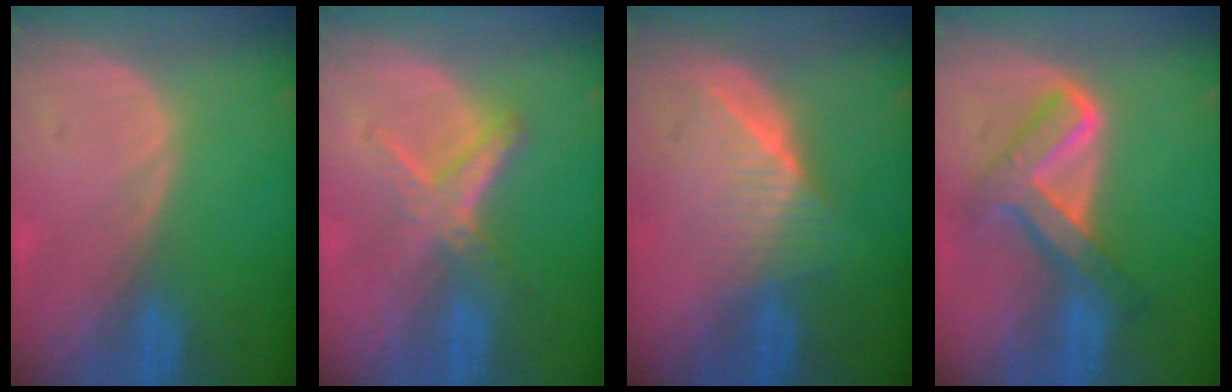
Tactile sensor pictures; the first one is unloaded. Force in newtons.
{"total": 5.6, "press": 5.3, "slide": 1.7}
{"total": 6.3, "press": 5.9, "slide": 2.3}
{"total": 7.6, "press": 7.5, "slide": 0.4}